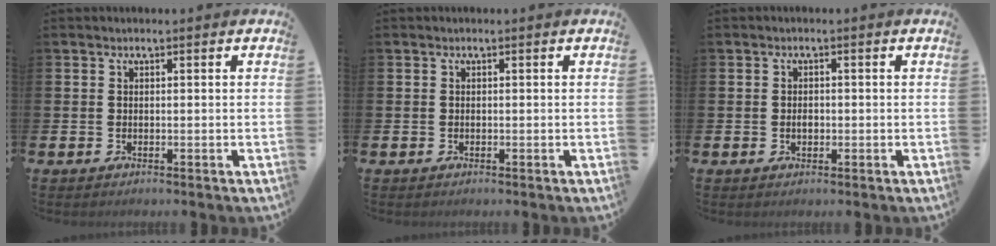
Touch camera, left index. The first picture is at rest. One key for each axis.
{"total": 0.0}
{"total": 1.5, "fx": -0.2, "fy": 1.0, "fz": 1.1, "tx": -0.011, "ty": 0.004, "tz": -0.008}